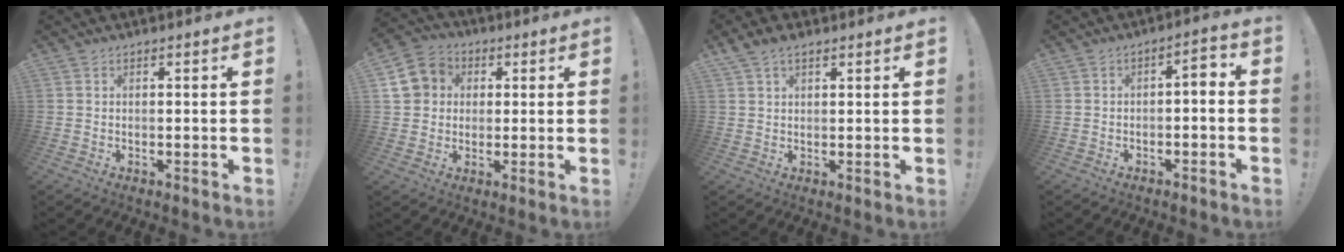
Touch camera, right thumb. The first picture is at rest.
{"total": 9.8, "force": [1.3, 9.1, 3.4], "torque": [-0.050, 0.009, 0.031]}
{"total": 3.9, "force": [2.6, 2.0, 2.0], "torque": [-0.037, -0.005, 0.051]}
{"total": 3.7, "force": [-2.2, 1.2, 2.8], "torque": [-0.044, 0.009, -0.041]}